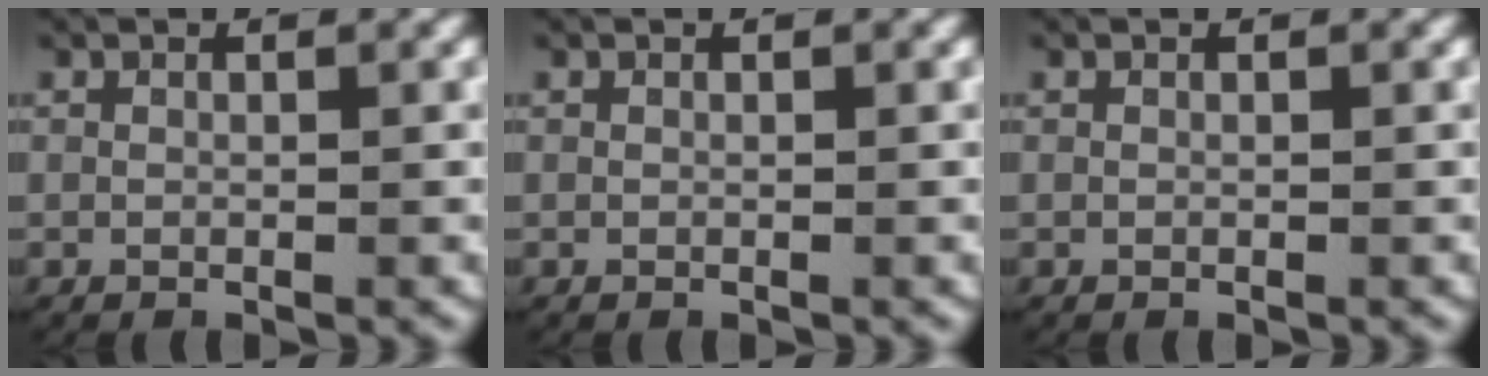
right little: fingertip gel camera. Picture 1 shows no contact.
{"total": 0.0}
{"total": 0.0}